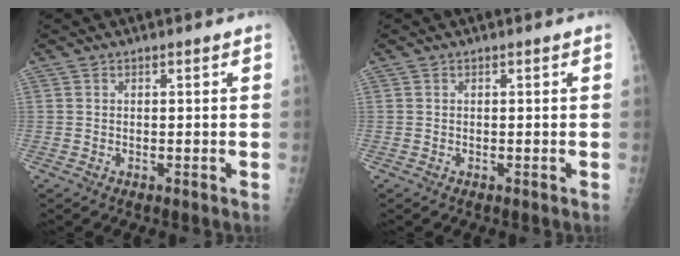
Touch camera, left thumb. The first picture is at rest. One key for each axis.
{"total": 0.0}